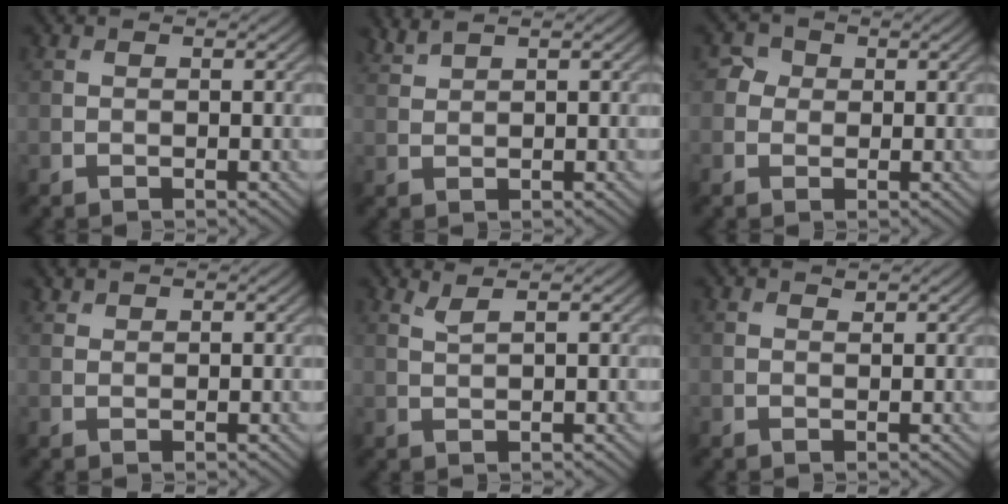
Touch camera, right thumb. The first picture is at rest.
{"total": 1.8, "force": [1.6, 0.2, 0.7], "torque": [-0.021, 0.006, 0.041]}
{"total": 1.9, "force": [0.3, 1.9, 0.5], "torque": [-0.005, 0.001, 0.001]}
{"total": 0.9, "force": [0.9, 0.3, 0.1], "torque": [-0.003, 0.000, 0.021]}
{"total": 1.6, "force": [1.2, 0.2, 1.0], "torque": [-0.027, 0.006, 0.025]}
{"total": 0.6, "force": [0.6, 0.1, 0.2], "torque": [-0.003, -0.002, 0.012]}